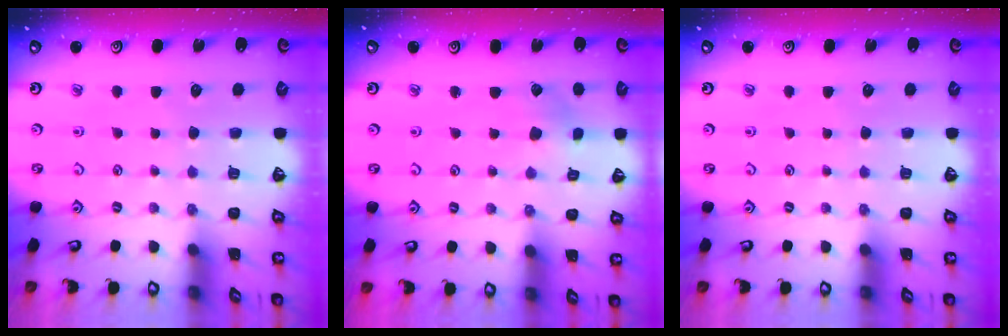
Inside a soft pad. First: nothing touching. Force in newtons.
{"total": 3.0, "press": 3.0, "slide": 0.4}
{"total": 0.0}